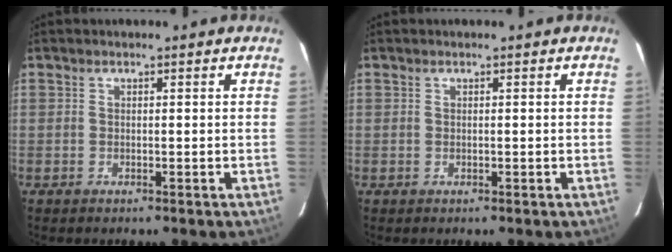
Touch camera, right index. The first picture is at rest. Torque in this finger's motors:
{"motor_torque": [0.00, 0.00, 0.00, 0.00]}